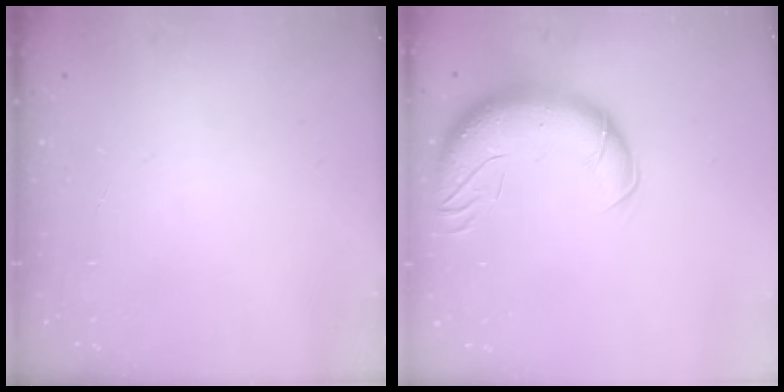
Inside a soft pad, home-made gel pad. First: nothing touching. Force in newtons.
{"total": 16.6, "press": 16.1, "slide": 4.1}